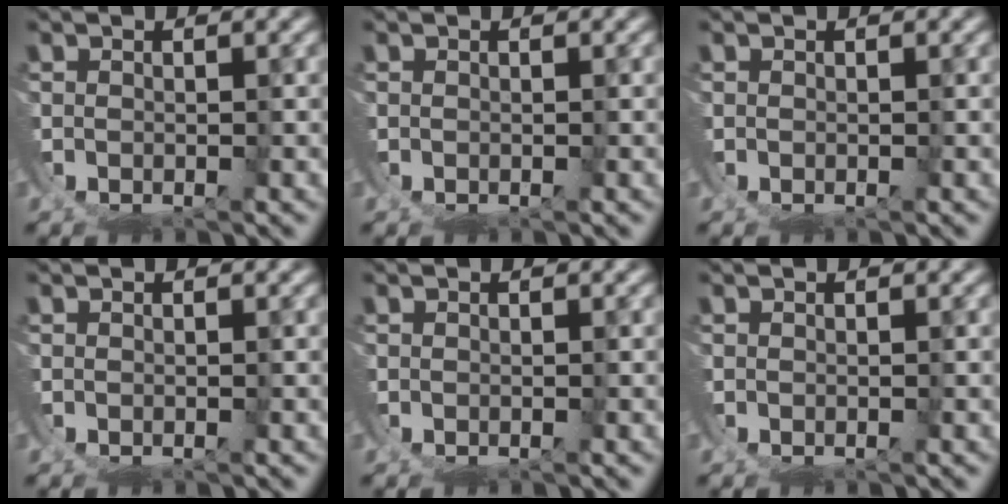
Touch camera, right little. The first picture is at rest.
{"total": 0.0}
{"total": 0.0}
{"total": 0.0}
{"total": 0.0}
{"total": 0.0}